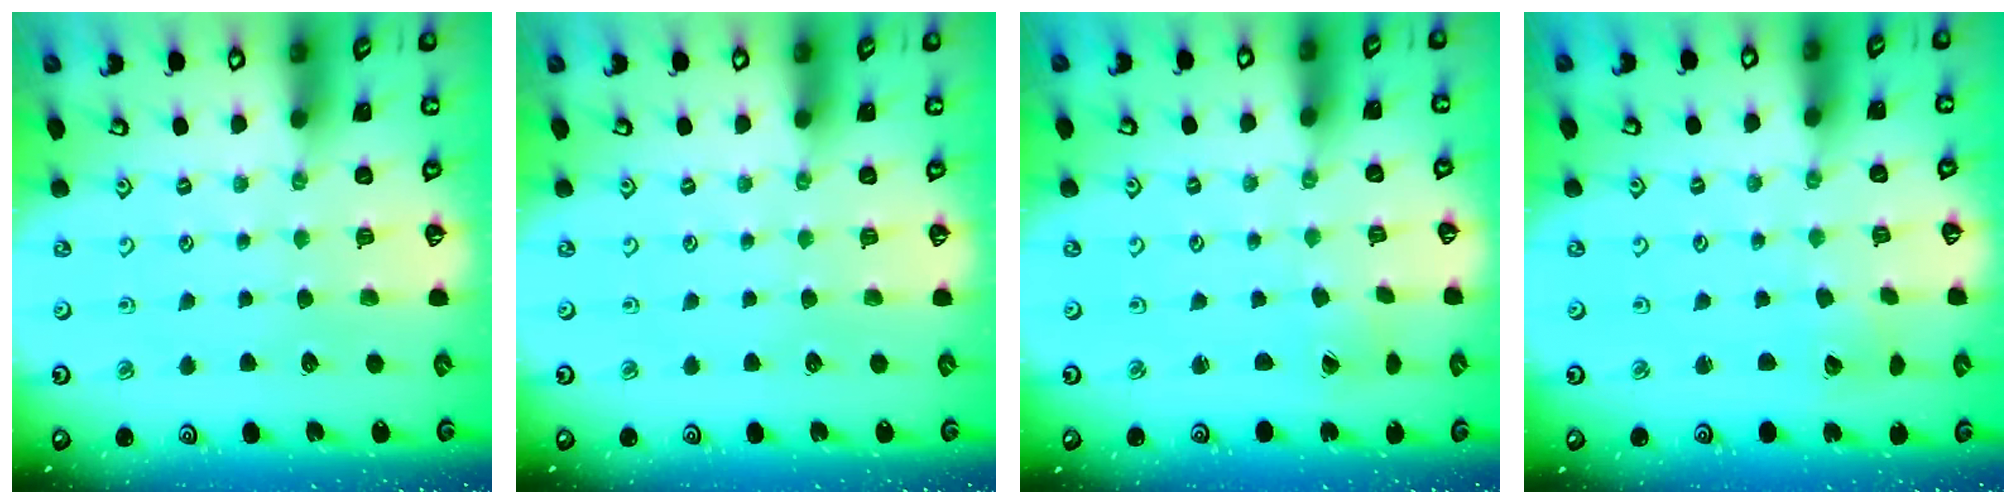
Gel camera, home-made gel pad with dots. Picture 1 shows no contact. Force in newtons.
{"total": 0.0}
{"total": 0.8, "press": 0.8, "slide": 0.0}
{"total": 2.2, "press": 2.2, "slide": 0.2}